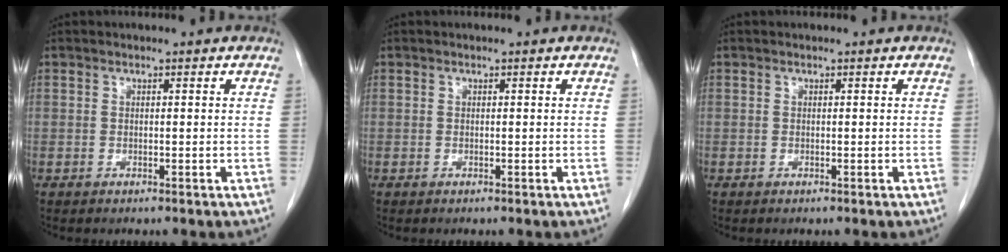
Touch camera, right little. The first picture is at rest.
{"total": 0.0}
{"total": 0.0}